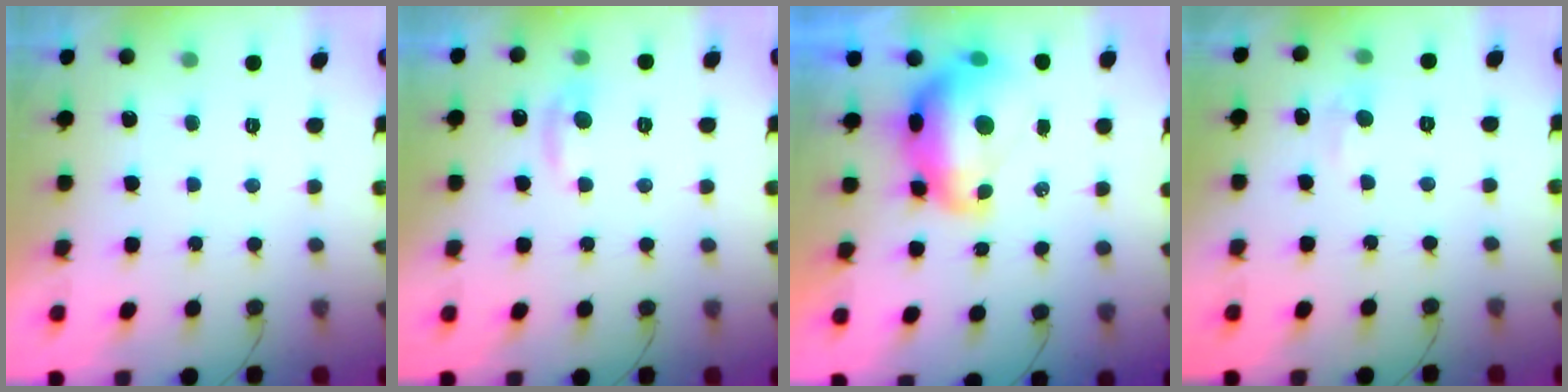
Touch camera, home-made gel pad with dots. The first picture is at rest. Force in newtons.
{"total": 5.3, "press": 5.3, "slide": 0.6}
{"total": 10.5, "press": 10.4, "slide": 1.2}
{"total": 5.0, "press": 5.0, "slide": 0.6}